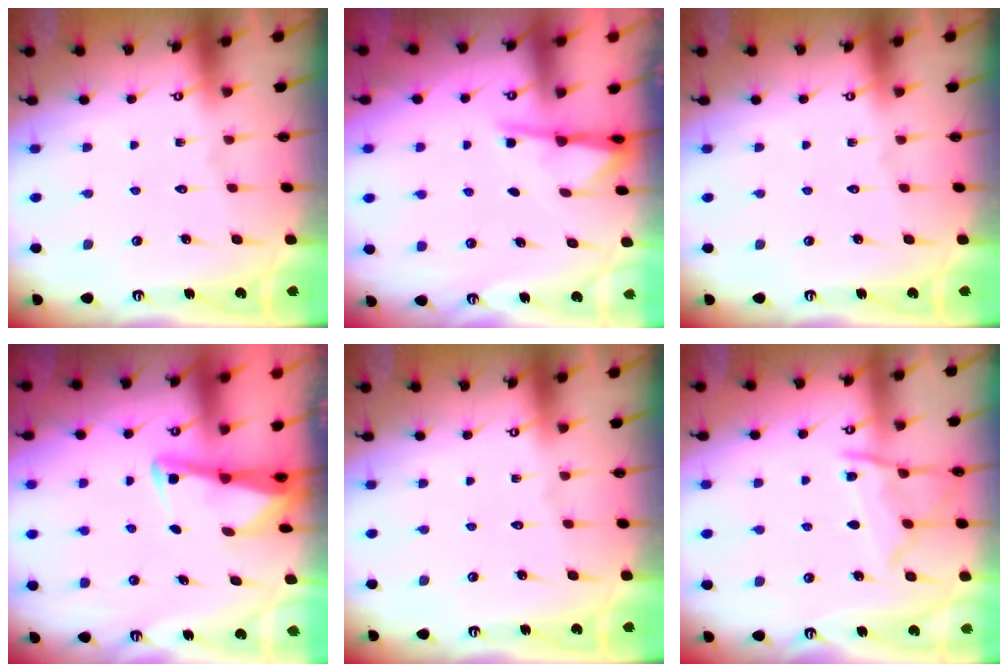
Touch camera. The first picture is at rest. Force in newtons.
{"total": 2.6, "press": 2.6, "slide": 0.4}
{"total": 0.0}
{"total": 3.0, "press": 3.0, "slide": 0.4}
{"total": 0.0}
{"total": 10.4, "press": 10.4, "slide": 1.0}